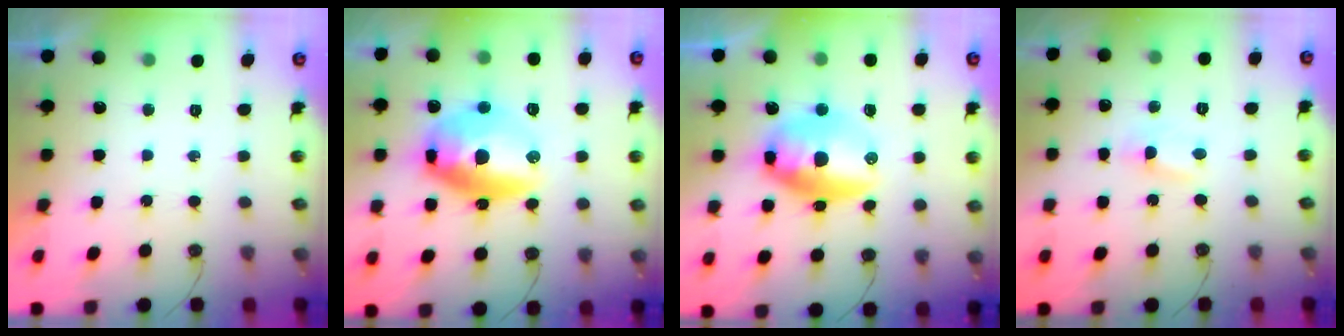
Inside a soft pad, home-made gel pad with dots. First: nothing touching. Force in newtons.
{"total": 16.1, "press": 16.0, "slide": 1.8}
{"total": 13.7, "press": 13.4, "slide": 2.9}
{"total": 2.7, "press": 2.7, "slide": 0.2}